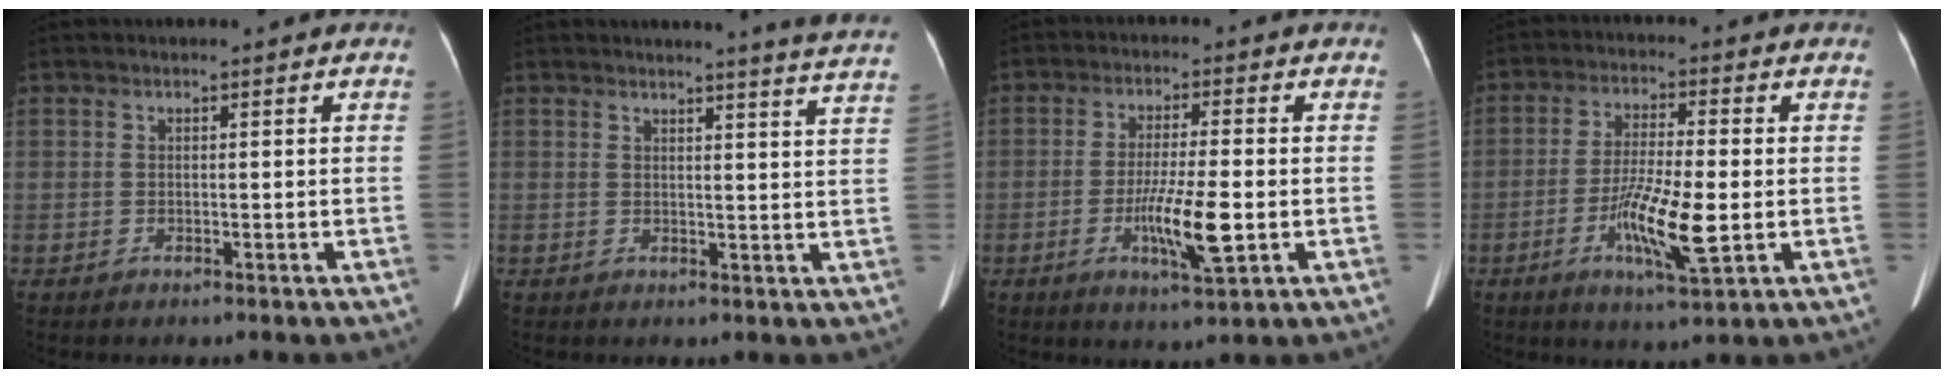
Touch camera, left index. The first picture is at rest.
{"total": 10.1, "force": [9.6, -1.5, 2.9], "torque": [-0.032, -0.061, 0.085]}
{"total": 8.5, "force": [-2.4, 0.7, 8.1], "torque": [-0.146, -0.016, -0.045]}
{"total": 9.9, "force": [-2.8, 1.2, 9.4], "torque": [-0.175, -0.014, -0.052]}